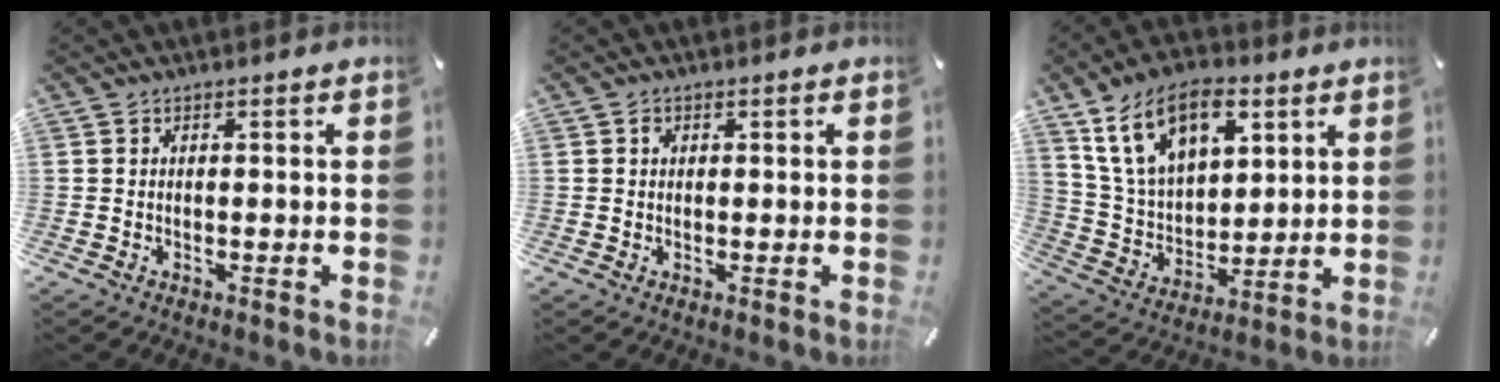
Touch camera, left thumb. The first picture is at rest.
{"total": 1.0, "force": [0.2, 0.8, 0.4], "torque": [0.000, 0.001, 0.002]}
{"total": 16.0, "force": [8.7, 9.7, 9.3], "torque": [-0.196, -0.022, 0.162]}